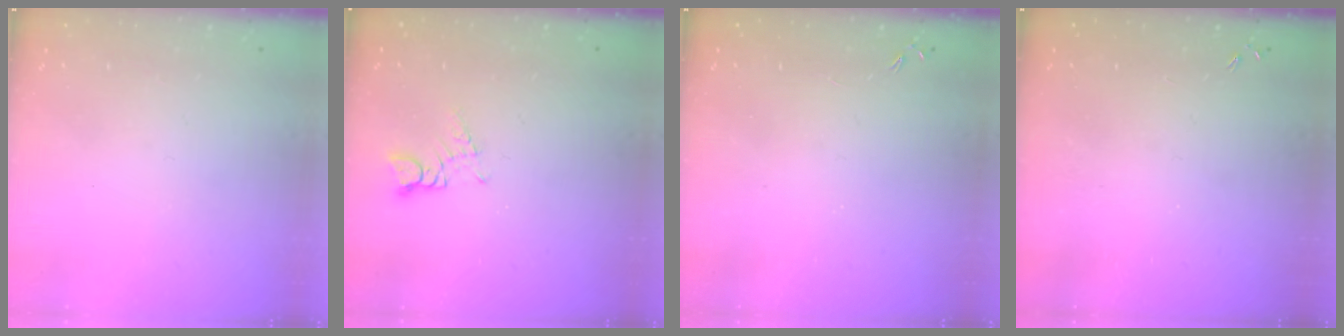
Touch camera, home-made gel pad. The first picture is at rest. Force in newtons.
{"total": 2.0, "press": 2.0, "slide": 0.2}
{"total": 0.0}
{"total": 0.0}